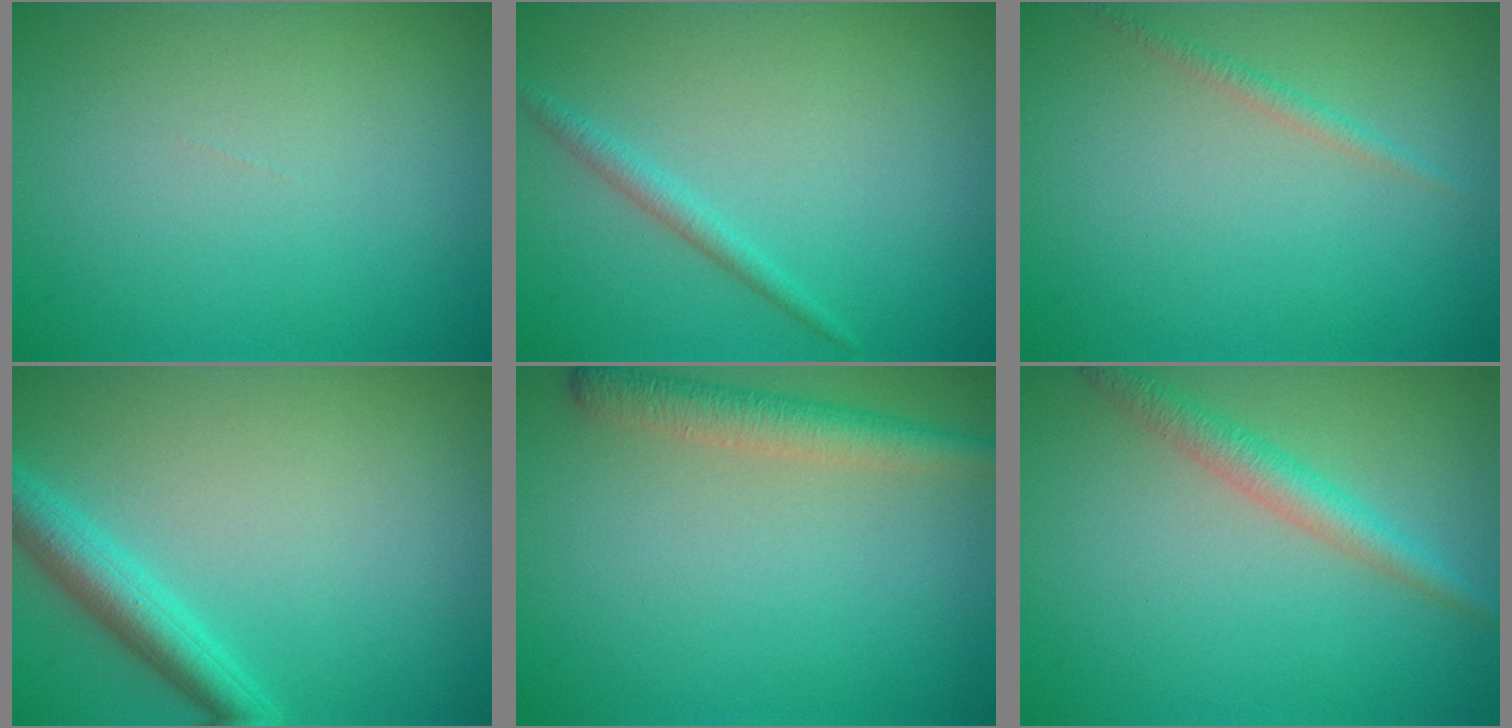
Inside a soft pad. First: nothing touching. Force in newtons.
{"total": 1.4, "press": 1.4, "slide": 0.0}
{"total": 0.9, "press": 0.9, "slide": 0.1}
{"total": 3.6, "press": 3.6, "slide": 0.1}
{"total": 3.3, "press": 3.3, "slide": 0.1}
{"total": 2.7, "press": 2.7, "slide": 0.2}